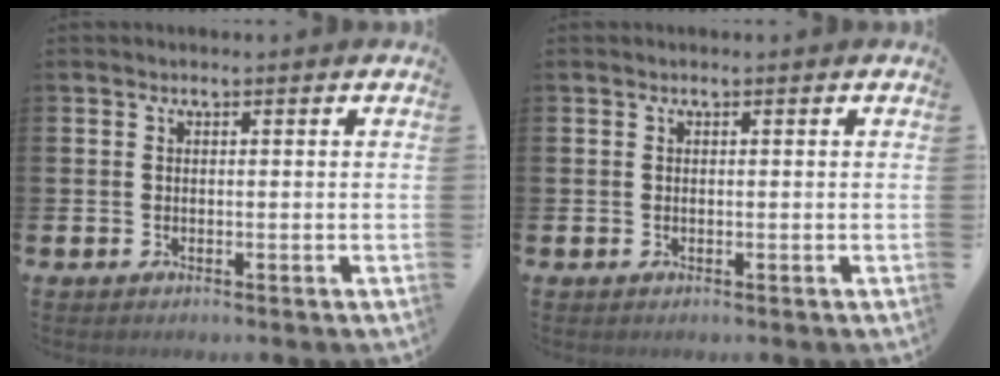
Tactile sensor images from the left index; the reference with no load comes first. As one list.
[{"total": 0.0}]